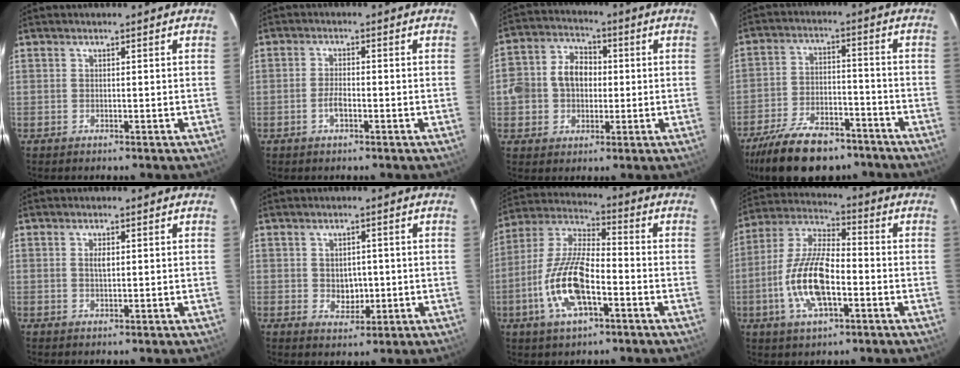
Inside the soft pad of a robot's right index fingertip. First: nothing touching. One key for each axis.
{"total": 2.7, "fx": -1.1, "fy": 1.1, "fz": 2.1, "tx": -0.046, "ty": 0.002, "tz": -0.022}
{"total": 9.7, "fx": -0.2, "fy": 8.0, "fz": 5.4, "tx": -0.118, "ty": 0.031, "tz": -0.003}
{"total": 19.3, "fx": -14.6, "fy": 8.6, "fz": 9.3, "tx": -0.202, "ty": -0.005, "tz": -0.224}
{"total": 1.7, "fx": 0.3, "fy": 0.8, "fz": 1.5, "tx": -0.027, "ty": 0.002, "tz": 0.006}
{"total": 4.1, "fx": -0.2, "fy": 3.5, "fz": 2.2, "tx": -0.035, "ty": -0.001, "tz": 0.004}
{"total": 14.8, "fx": -5.2, "fy": 5.6, "fz": 12.7, "tx": -0.271, "ty": -0.003, "tz": -0.100}
{"total": 14.5, "fx": -4.0, "fy": 5.7, "fz": 12.7, "tx": -0.268, "ty": 0.000, "tz": -0.077}